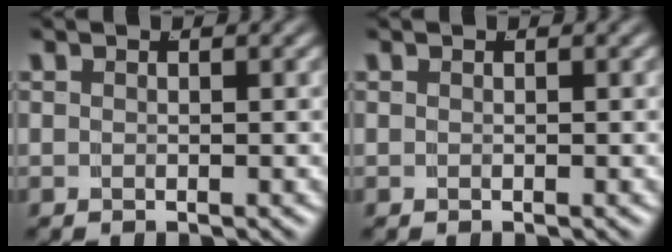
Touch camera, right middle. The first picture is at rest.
{"total": 0.0}